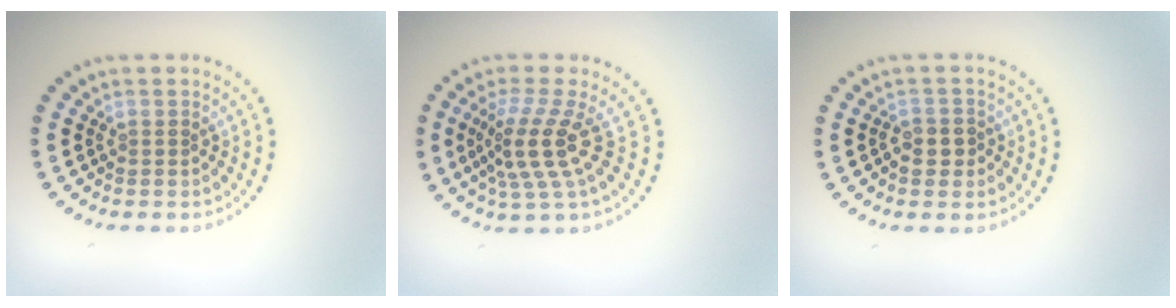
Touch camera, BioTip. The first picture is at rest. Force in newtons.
{"total": 4.1, "press": 2.8, "slide": 3.0}
{"total": 1.5, "press": 1.4, "slide": 0.4}